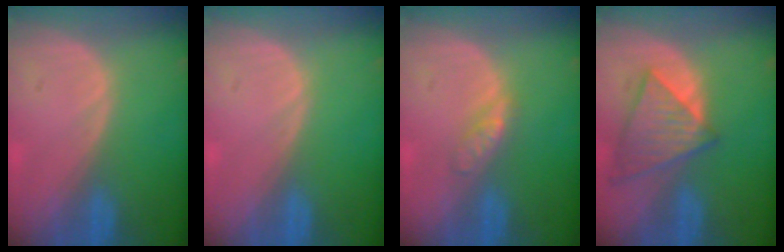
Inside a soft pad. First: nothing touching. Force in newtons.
{"total": 0.0}
{"total": 2.7, "press": 2.7, "slide": 0.3}
{"total": 7.9, "press": 7.1, "slide": 3.4}